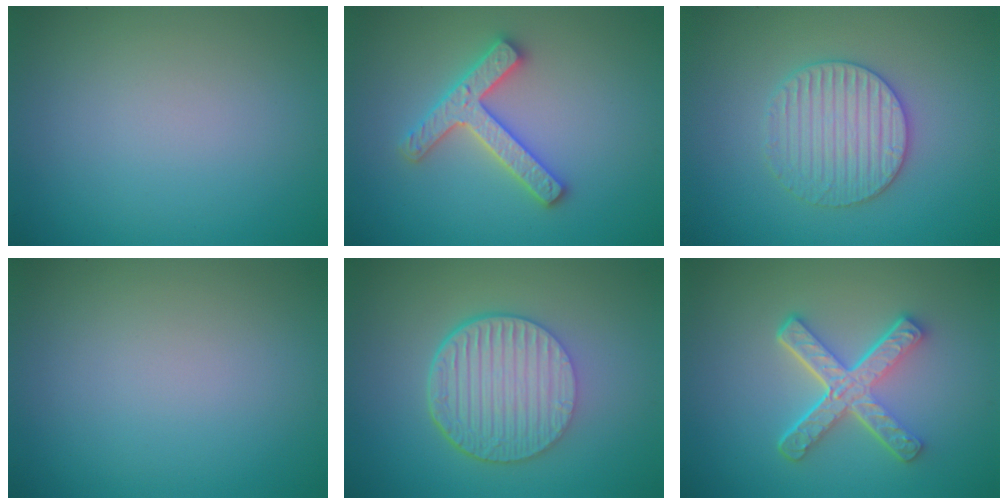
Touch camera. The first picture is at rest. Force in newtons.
{"total": 4.2, "press": 4.2, "slide": 0.7}
{"total": 3.5, "press": 3.5, "slide": 0.7}
{"total": 0.0}
{"total": 6.6, "press": 4.6, "slide": 4.8}
{"total": 5.3, "press": 3.7, "slide": 3.9}